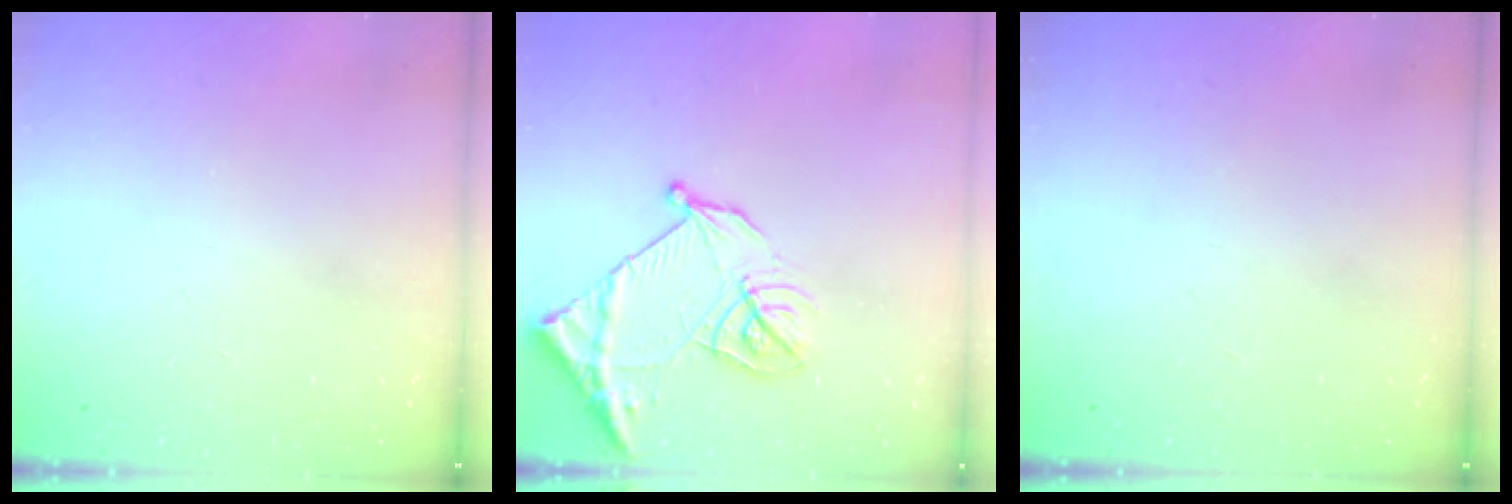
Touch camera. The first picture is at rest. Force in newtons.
{"total": 14.4, "press": 14.3, "slide": 1.6}
{"total": 0.0}